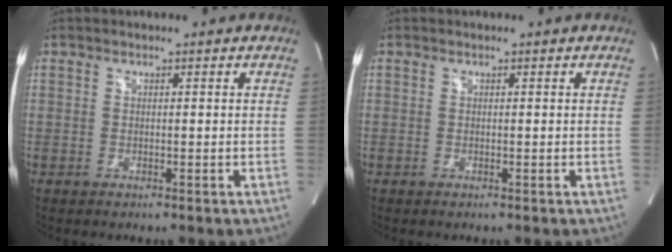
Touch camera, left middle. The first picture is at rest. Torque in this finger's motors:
{"motor_torque": [-0.01, 0.26, 0.10, 0.01]}